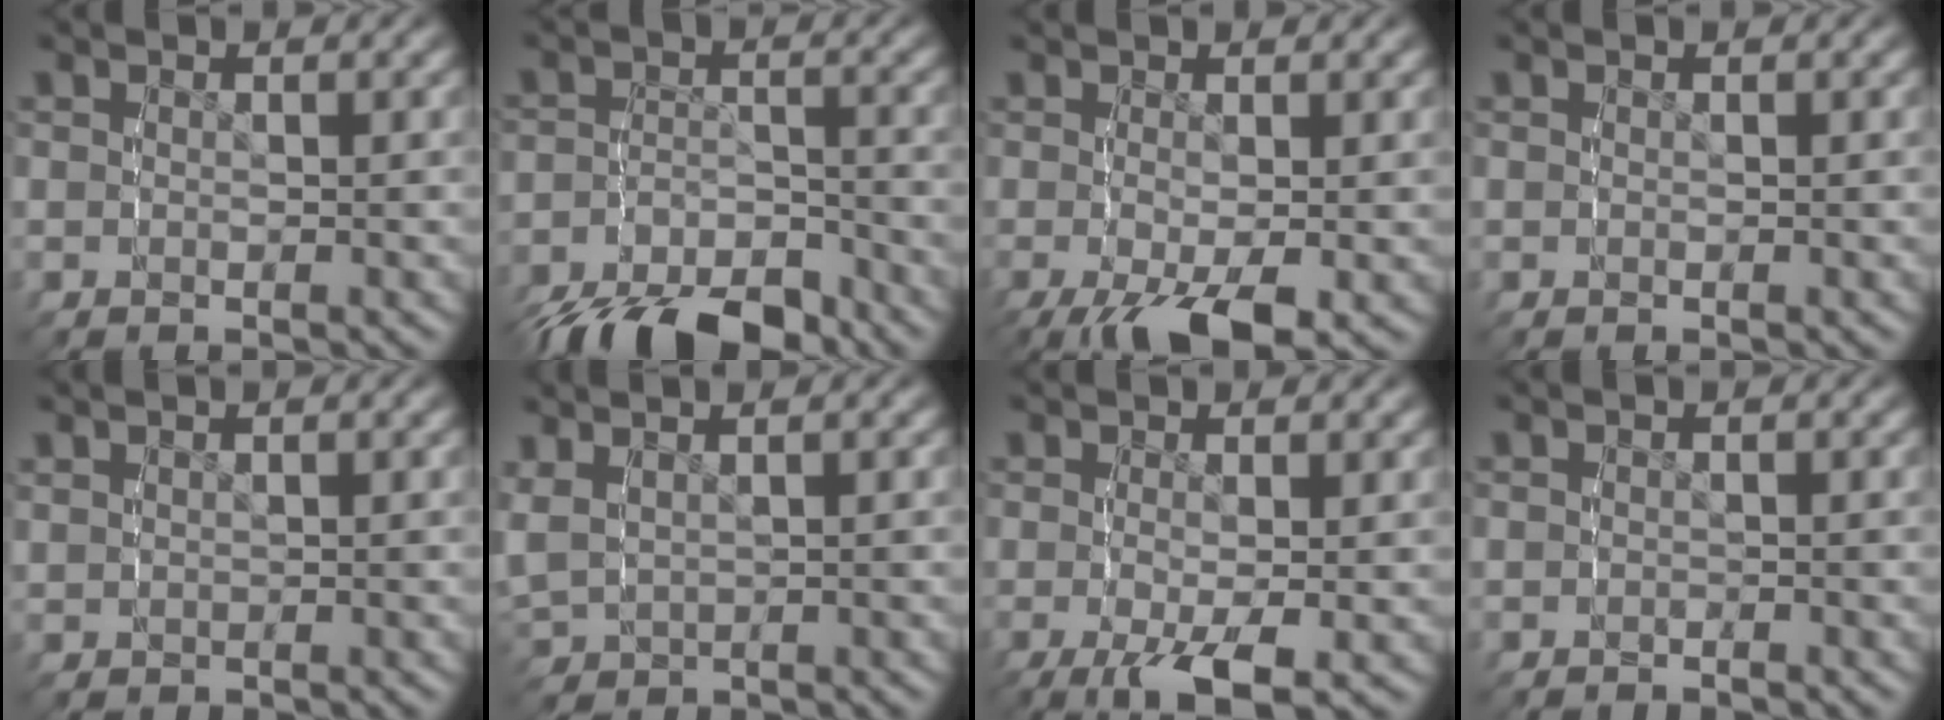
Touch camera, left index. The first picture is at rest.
{"total": 7.3, "force": [-6.4, 2.1, 2.9], "torque": [-0.033, -0.006, -0.107]}
{"total": 5.6, "force": [-2.9, 1.6, 4.4], "torque": [-0.089, -0.034, -0.024]}
{"total": 0.0}
{"total": 0.8, "force": [0.7, 0.0, 0.3], "torque": [-0.004, 0.004, 0.018]}
{"total": 3.4, "force": [1.6, 2.3, 1.9], "torque": [-0.051, 0.008, 0.034]}
{"total": 4.6, "force": [-2.2, 0.8, 3.9], "torque": [-0.074, -0.024, -0.019]}
{"total": 0.6, "force": [-0.5, -0.4, -0.2], "torque": [0.000, 0.000, -0.007]}